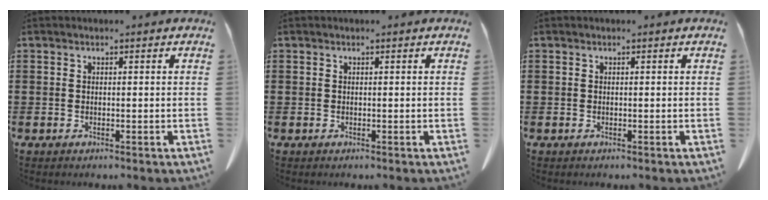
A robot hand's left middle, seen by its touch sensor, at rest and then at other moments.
{"total": 0.0}
{"total": 0.0}